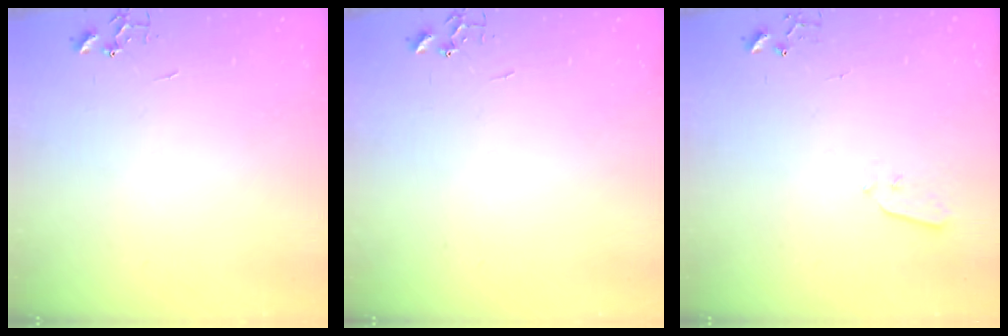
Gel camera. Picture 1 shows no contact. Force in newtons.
{"total": 0.0}
{"total": 3.6, "press": 3.6, "slide": 0.6}